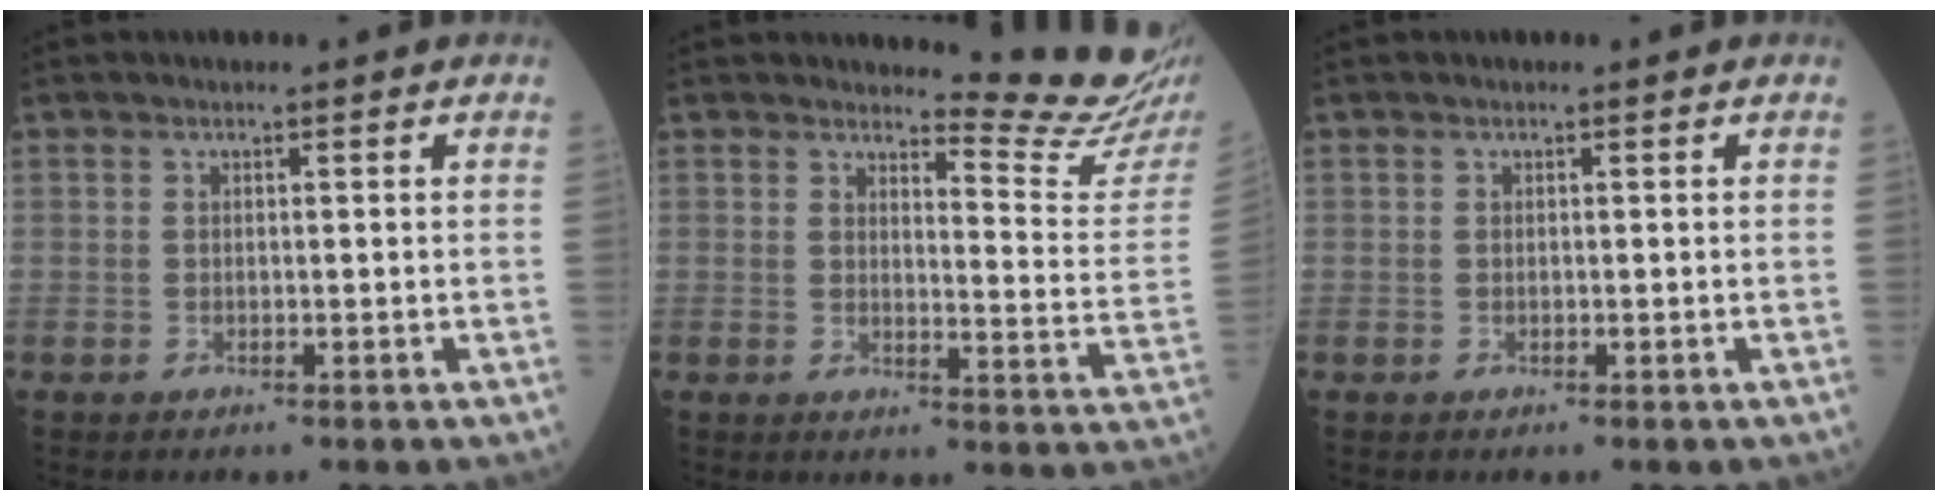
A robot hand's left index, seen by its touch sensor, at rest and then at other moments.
{"total": 11.2, "force": [11.0, -1.4, 1.8], "torque": [-0.020, -0.115, 0.117]}
{"total": 0.0}